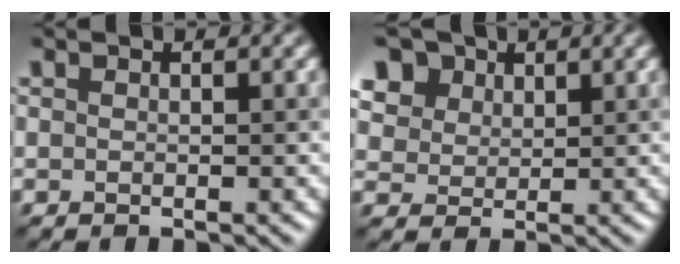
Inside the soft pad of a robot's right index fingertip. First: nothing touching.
{"total": 9.1, "force": [5.5, 6.2, 3.6], "torque": [-0.107, 0.019, 0.088]}